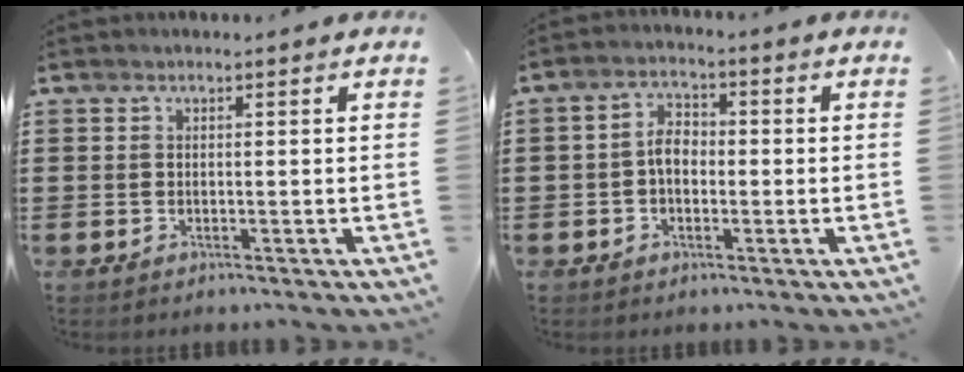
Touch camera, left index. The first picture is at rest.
{"total": 3.9, "force": [-0.4, 2.4, 3.1], "torque": [-0.066, 0.006, -0.012]}